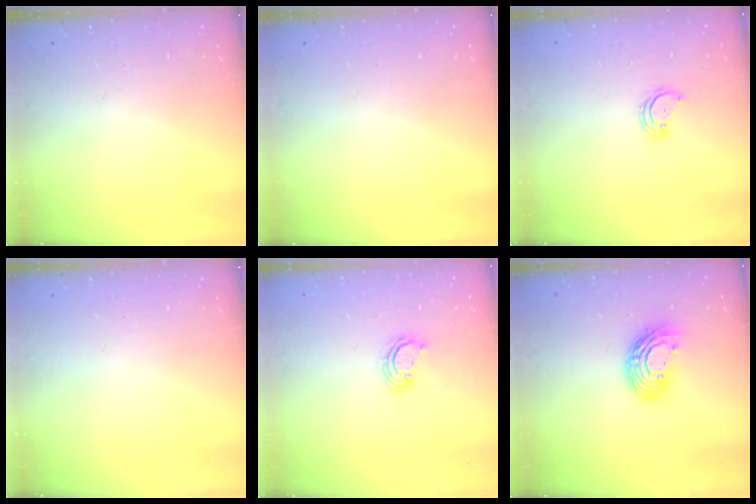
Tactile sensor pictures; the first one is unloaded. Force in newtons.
{"total": 0.0}
{"total": 2.8, "press": 2.8, "slide": 0.2}
{"total": 0.0}
{"total": 3.9, "press": 3.9, "slide": 0.2}
{"total": 11.8, "press": 11.7, "slide": 0.9}